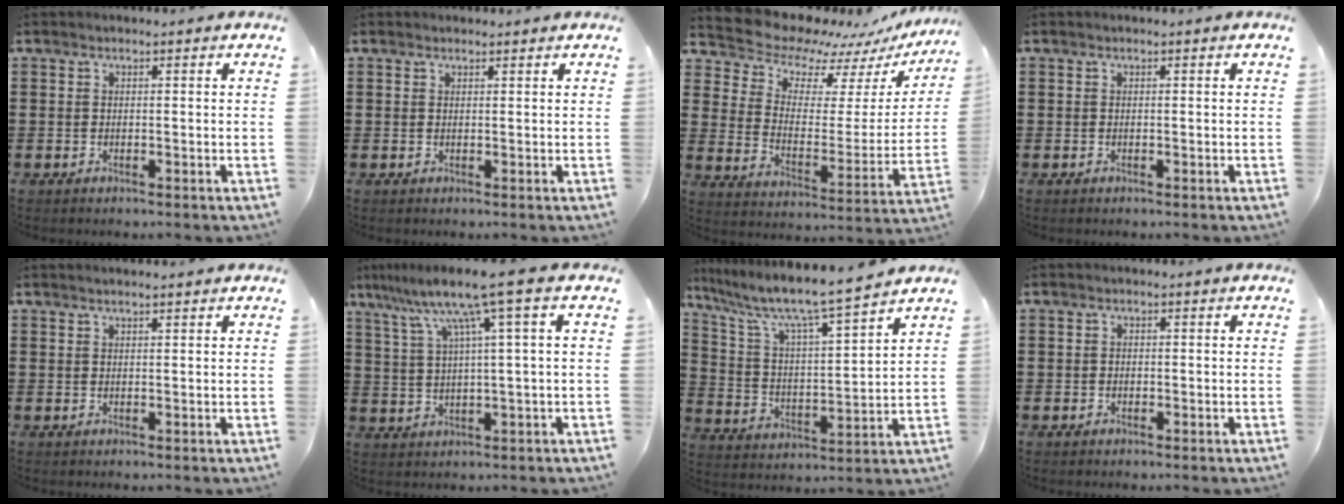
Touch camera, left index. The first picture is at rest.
{"total": 0.7, "force": [0.7, 0.2, 0.1], "torque": [-0.004, 0.001, 0.014]}
{"total": 9.9, "force": [9.2, 3.1, 1.9], "torque": [-0.078, -0.078, 0.160]}
{"total": 0.0}
{"total": 1.1, "force": [0.9, -0.1, 0.6], "torque": [-0.011, 0.000, 0.017]}
{"total": 9.3, "force": [4.7, -0.6, 7.9], "torque": [-0.175, -0.016, 0.073]}
{"total": 7.4, "force": [6.3, 0.2, 3.9], "torque": [-0.106, -0.048, 0.098]}
{"total": 0.7, "force": [-0.3, 0.6, 0.1], "torque": [-0.004, 0.001, -0.006]}